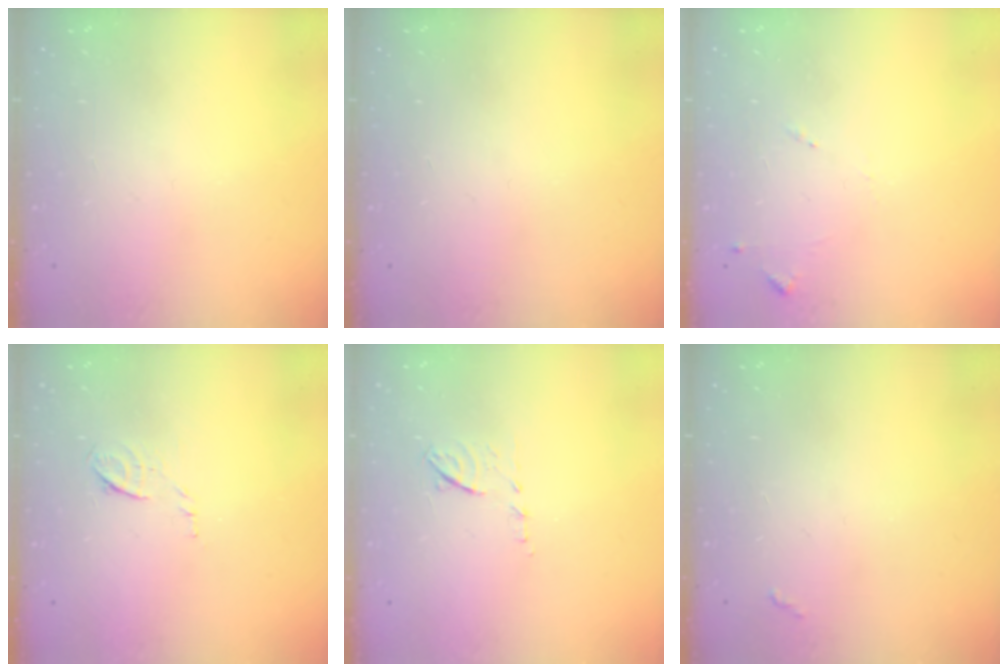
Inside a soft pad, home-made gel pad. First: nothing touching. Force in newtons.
{"total": 0.0}
{"total": 6.7, "press": 6.6, "slide": 0.6}
{"total": 6.5, "press": 6.4, "slide": 1.1}
{"total": 6.8, "press": 6.8, "slide": 0.9}
{"total": 2.8, "press": 2.8, "slide": 0.4}